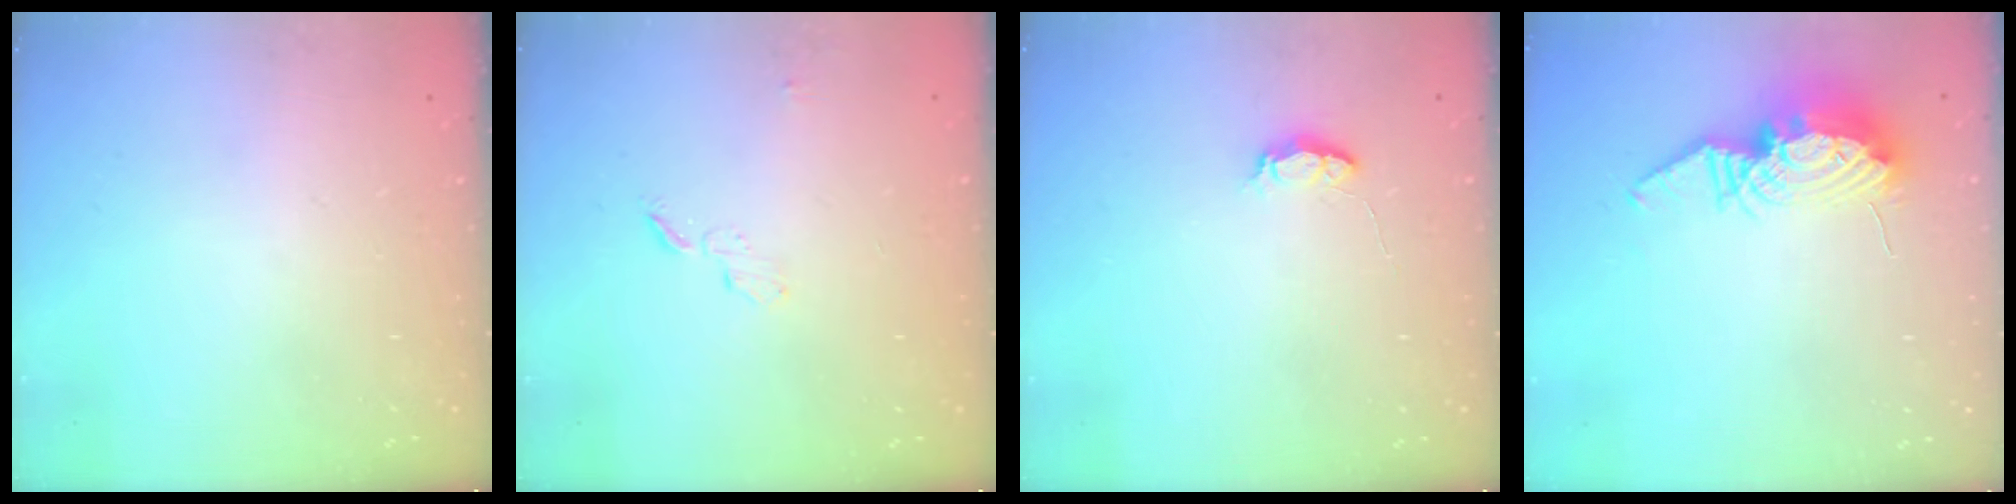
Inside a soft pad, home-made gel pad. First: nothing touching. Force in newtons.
{"total": 3.5, "press": 3.5, "slide": 0.3}
{"total": 3.8, "press": 3.7, "slide": 0.4}
{"total": 13.1, "press": 13.0, "slide": 1.2}